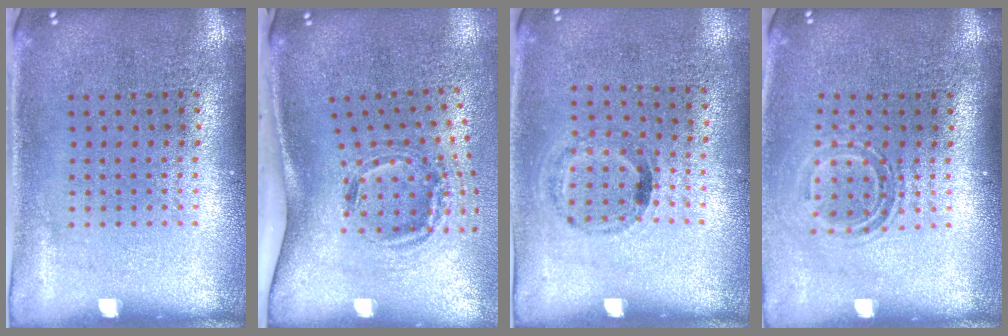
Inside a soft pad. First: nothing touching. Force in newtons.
{"total": 1.9, "press": 1.3, "slide": 1.3}
{"total": 1.1, "press": 0.7, "slide": 0.9}
{"total": 1.5, "press": 1.0, "slide": 1.1}